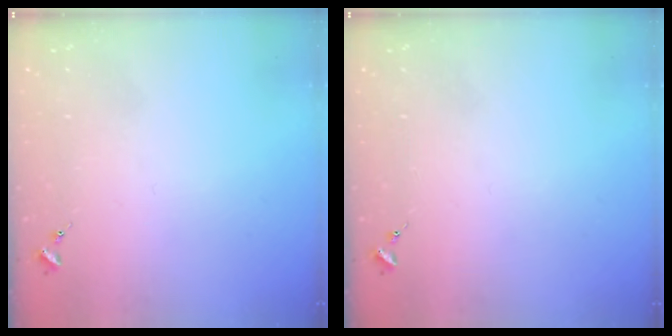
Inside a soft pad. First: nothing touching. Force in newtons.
{"total": 0.0}